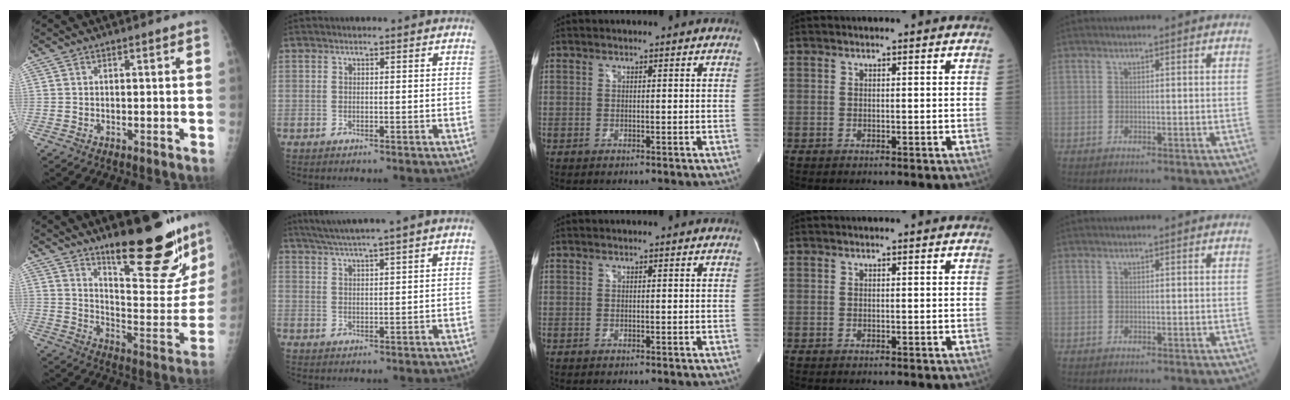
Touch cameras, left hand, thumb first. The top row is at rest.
{"thumb": {"total": 22.4, "force": [16.1, 5.8, 14.5], "torque": [-0.165, -0.118, 0.238]}, "index": {"total": 7.7, "force": [6.4, -1.6, 4.0], "torque": [-0.065, 0.014, 0.100]}}